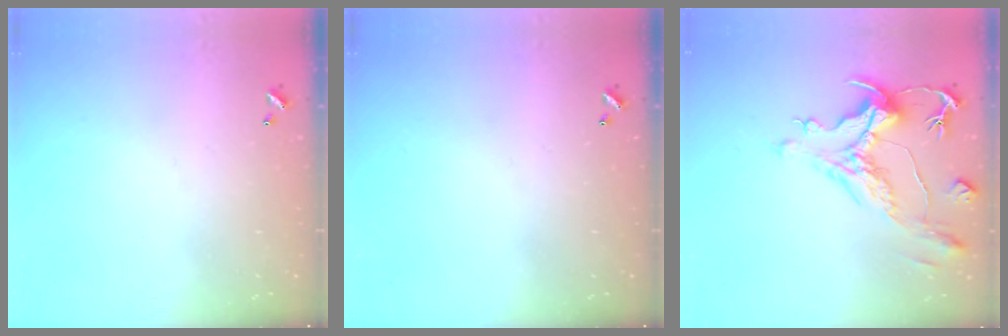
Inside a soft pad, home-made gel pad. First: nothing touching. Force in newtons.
{"total": 0.0}
{"total": 1.9, "press": 0.8, "slide": 1.7}